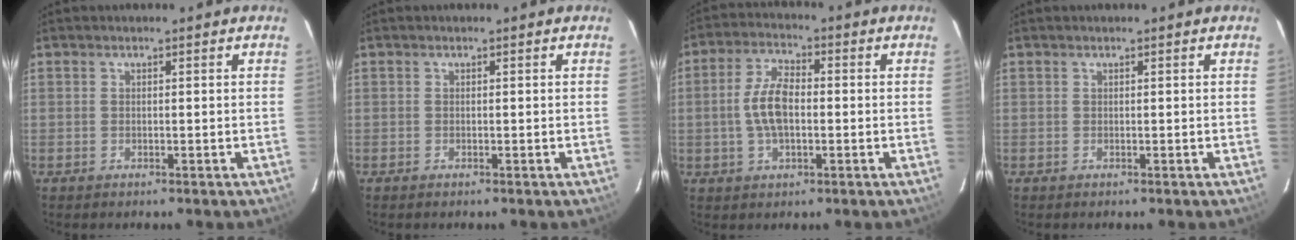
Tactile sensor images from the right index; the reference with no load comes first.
{"total": 0.0}
{"total": 7.7, "force": [-0.8, 3.8, 6.7], "torque": [-0.134, 0.011, -0.012]}
{"total": 0.0}